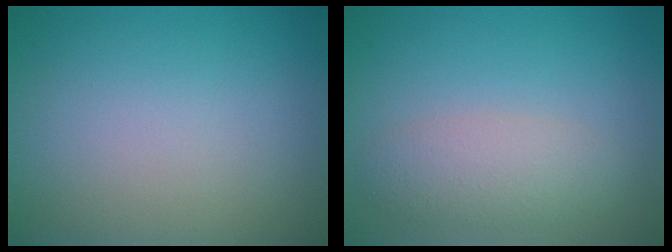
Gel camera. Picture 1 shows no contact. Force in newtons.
{"total": 3.0, "press": 3.0, "slide": 0.2}